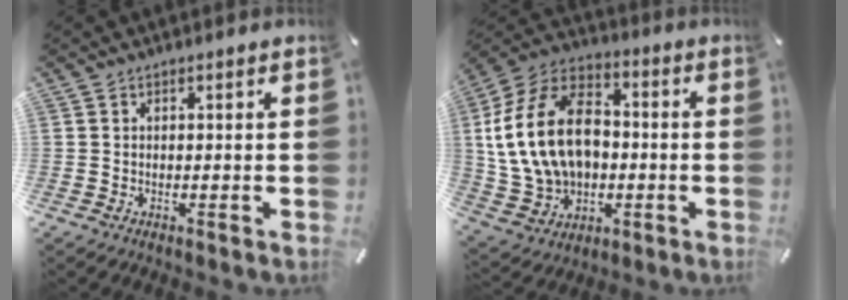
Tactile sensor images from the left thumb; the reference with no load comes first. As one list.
[{"total": 19.3, "force": [0.0, 14.8, 12.4], "torque": [-0.262, 0.009, 0.001]}]